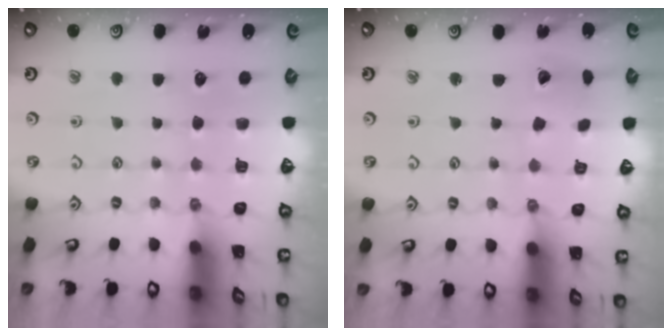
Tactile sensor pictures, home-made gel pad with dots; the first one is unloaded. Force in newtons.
{"total": 2.8, "press": 2.8, "slide": 0.4}